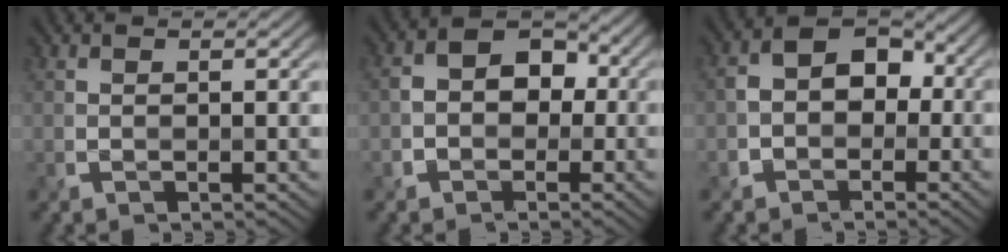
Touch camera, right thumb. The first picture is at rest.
{"total": 5.3, "force": [-0.6, 4.5, 2.8], "torque": [-0.033, 0.012, -0.029]}
{"total": 5.7, "force": [-1.1, 4.5, 3.4], "torque": [-0.054, 0.006, -0.034]}